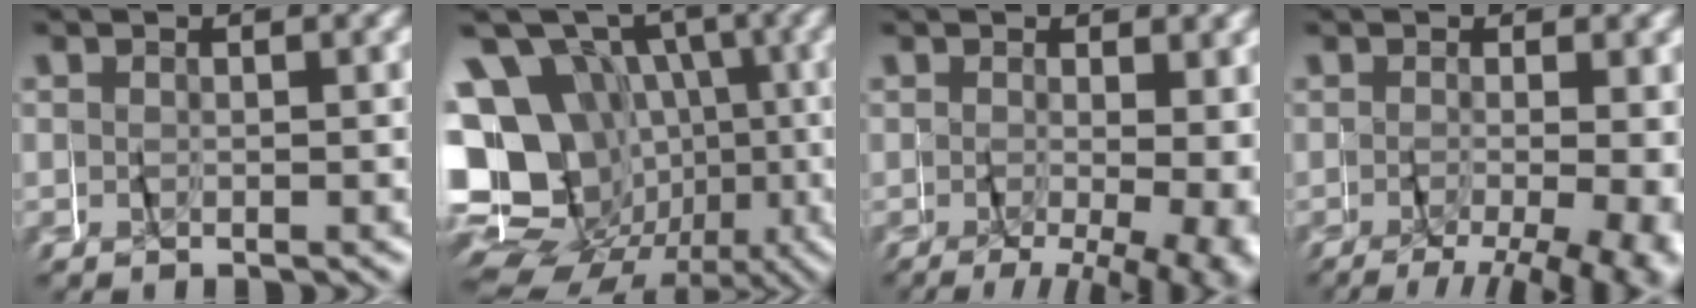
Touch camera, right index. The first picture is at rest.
{"total": 14.5, "force": [-2.5, 12.1, 7.5], "torque": [-0.163, -0.049, -0.047]}
{"total": 7.5, "force": [-2.0, 2.7, 6.7], "torque": [-0.088, -0.021, -0.019]}
{"total": 7.5, "force": [-2.8, 2.5, 6.6], "torque": [-0.092, -0.026, -0.030]}